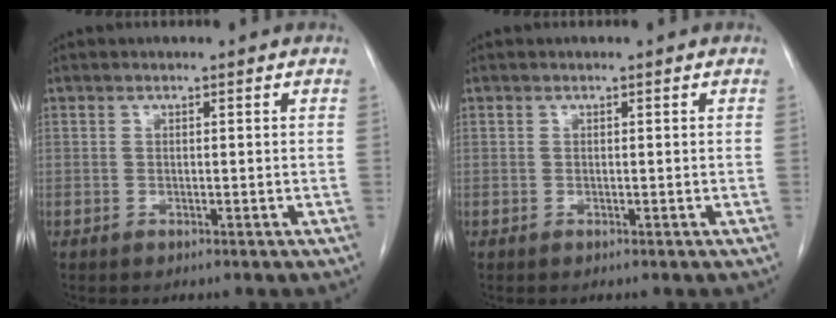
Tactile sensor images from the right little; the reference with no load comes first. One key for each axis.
{"total": 0.0}